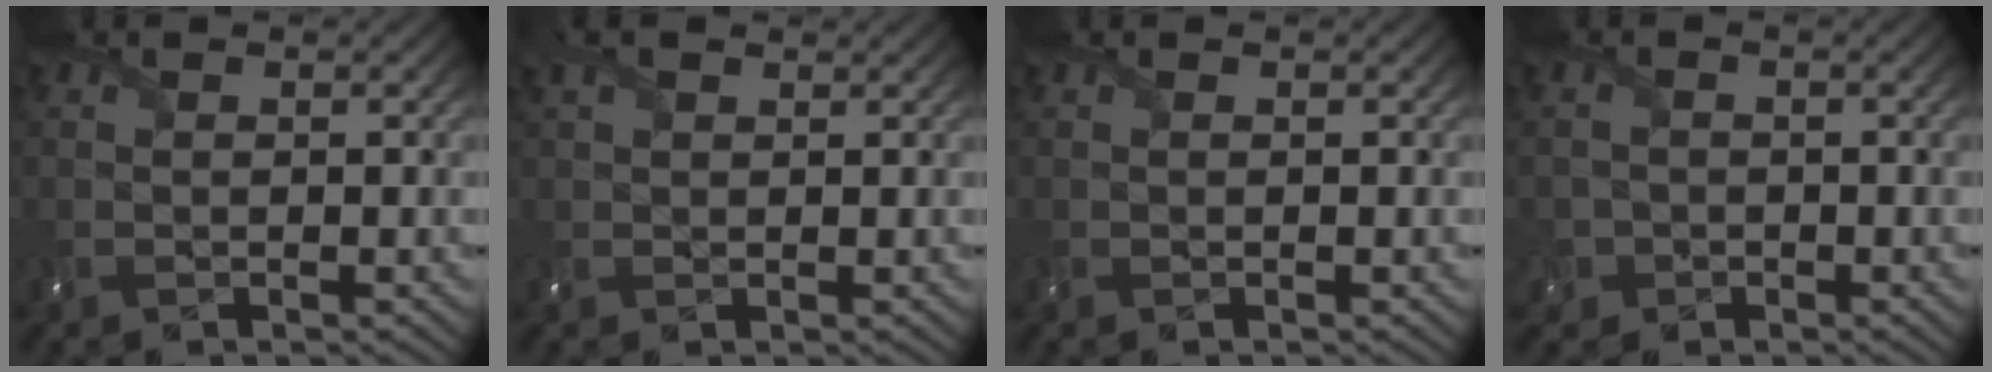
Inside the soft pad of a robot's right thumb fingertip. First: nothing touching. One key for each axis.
{"total": 3.2, "fx": 1.8, "fy": 1.7, "fz": 2.1, "tx": -0.060, "ty": 0.016, "tz": 0.033}
{"total": 0.0}
{"total": 2.5, "fx": -1.3, "fy": 2.1, "fz": 0.2, "tx": -0.009, "ty": -0.003, "tz": -0.028}